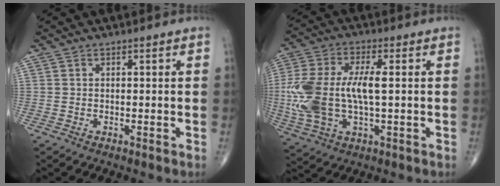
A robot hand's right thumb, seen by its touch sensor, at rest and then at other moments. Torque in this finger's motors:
{"motor_torque": [0.38, 0.38, 1.72, 0.12, 0.23]}